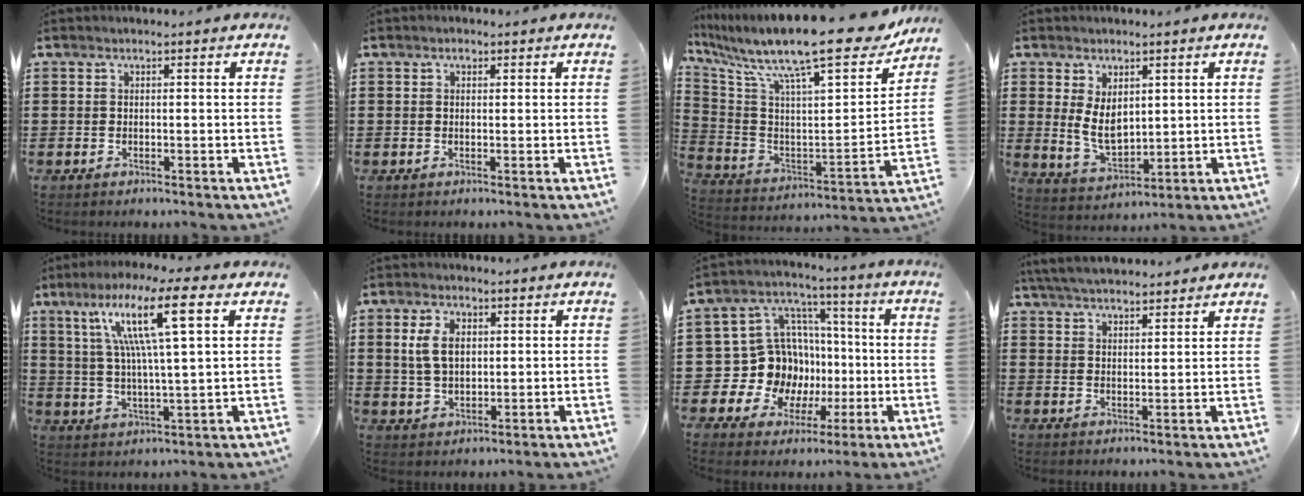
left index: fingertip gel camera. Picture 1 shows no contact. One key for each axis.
{"total": 1.0, "fx": 0.4, "fy": 0.6, "fz": 0.6, "tx": -0.014, "ty": 0.007, "tz": 0.006}
{"total": 15.6, "fx": 12.4, "fy": 1.5, "fz": 9.4, "tx": -0.188, "ty": -0.091, "tz": 0.195}
{"total": 6.0, "fx": 1.6, "fy": 3.6, "fz": 4.5, "tx": -0.083, "ty": -0.002, "tz": 0.027}
{"total": 12.8, "fx": 5.6, "fy": 1.3, "fz": 11.5, "tx": -0.231, "ty": 0.014, "tz": 0.088}
{"total": 5.4, "fx": 1.3, "fy": 3.2, "fz": 4.1, "tx": -0.090, "ty": 0.006, "tz": 0.017}
{"total": 13.3, "fx": -0.9, "fy": 12.5, "fz": 4.3, "tx": -0.129, "ty": -0.013, "tz": 0.003}
{"total": 4.7, "fx": 4.5, "fy": 0.3, "fz": 1.1, "tx": -0.035, "ty": -0.012, "tz": 0.084}